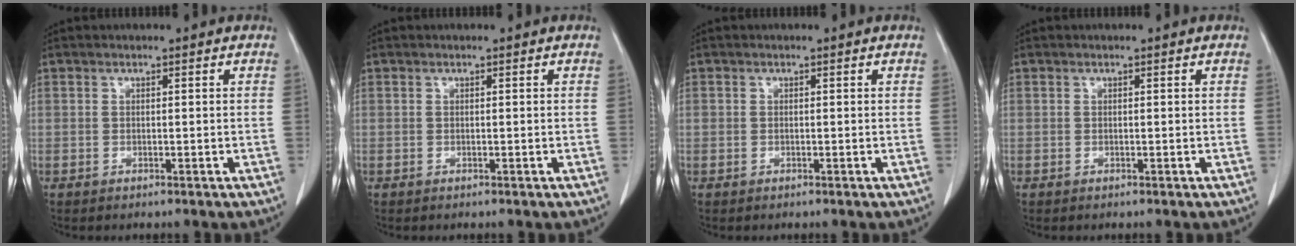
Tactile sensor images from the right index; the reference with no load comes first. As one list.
[{"total": 0.0}, {"total": 0.5, "force": [0.0, 0.4, 0.3], "torque": [-0.004, 0.007, 0.001]}, {"total": 0.0}]